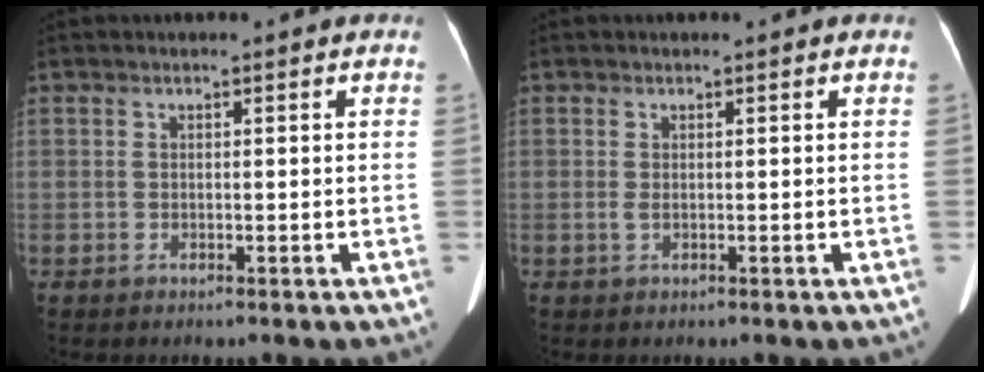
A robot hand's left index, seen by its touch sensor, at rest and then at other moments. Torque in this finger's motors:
{"motor_torque": [0.25, -0.02, 0.11, 0.02]}